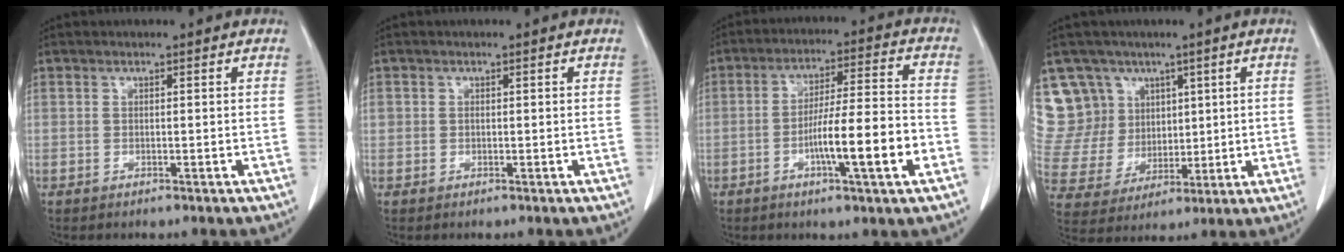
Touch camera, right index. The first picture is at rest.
{"total": 0.9, "force": [0.1, 0.8, 0.2], "torque": [0.004, 0.008, 0.001]}
{"total": 12.0, "force": [-4.1, 0.4, 11.3], "torque": [-0.186, 0.002, -0.067]}
{"total": 12.4, "force": [7.1, 10.0, 1.4], "torque": [-0.051, 0.048, 0.156]}